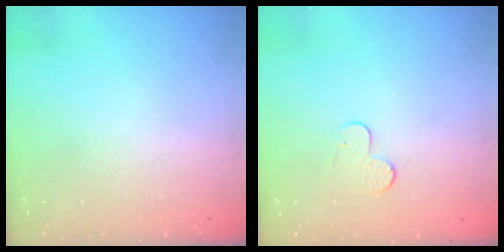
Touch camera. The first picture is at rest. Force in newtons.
{"total": 4.9, "press": 4.8, "slide": 0.5}